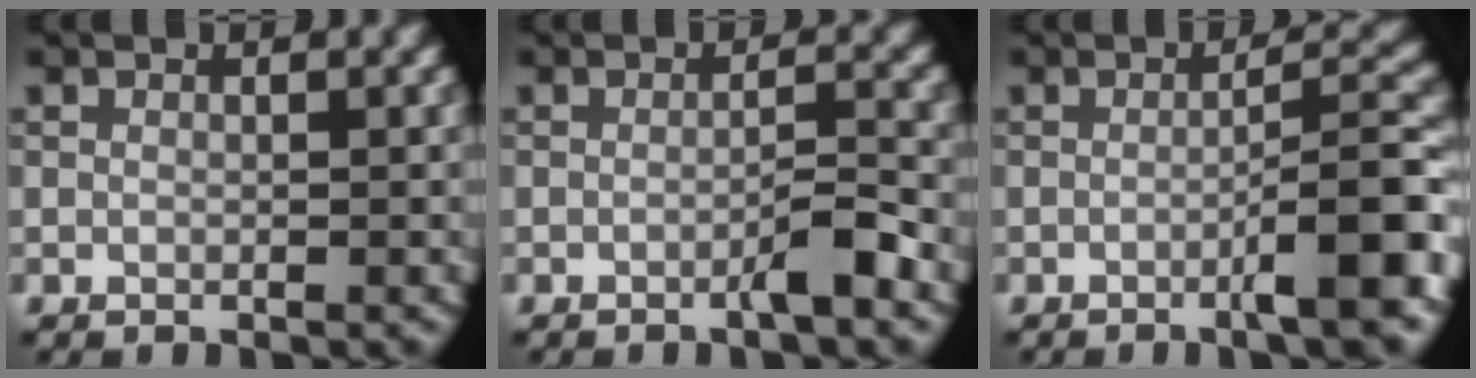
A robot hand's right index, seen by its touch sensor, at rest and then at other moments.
{"total": 2.3, "force": [-1.2, 0.1, 2.0], "torque": [-0.031, 0.009, -0.024]}
{"total": 6.2, "force": [-2.4, 0.8, 5.6], "torque": [-0.073, 0.018, -0.046]}